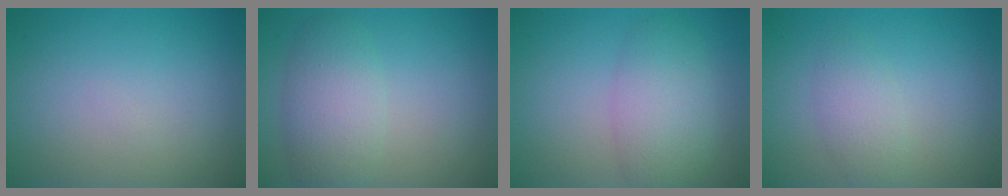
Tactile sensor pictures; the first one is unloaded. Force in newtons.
{"total": 4.2, "press": 4.1, "slide": 0.3}
{"total": 4.5, "press": 4.5, "slide": 0.1}
{"total": 2.2, "press": 2.2, "slide": 0.0}